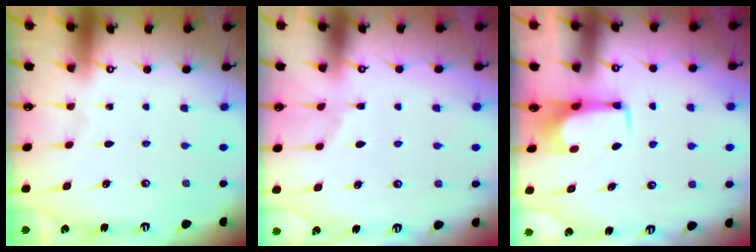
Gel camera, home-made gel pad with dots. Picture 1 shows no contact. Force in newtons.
{"total": 2.3, "press": 2.0, "slide": 1.2}
{"total": 1.6, "press": 1.5, "slide": 0.5}